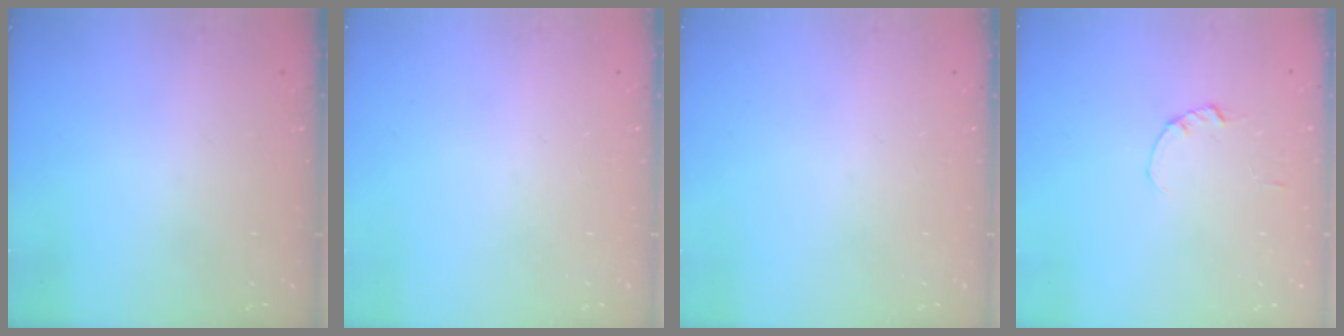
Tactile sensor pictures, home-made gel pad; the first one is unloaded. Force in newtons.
{"total": 0.0}
{"total": 0.0}
{"total": 0.0}